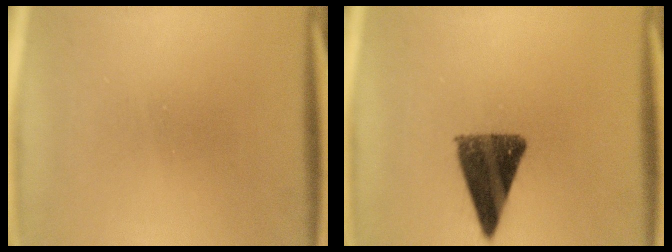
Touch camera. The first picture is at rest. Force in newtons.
{"total": 10.9}